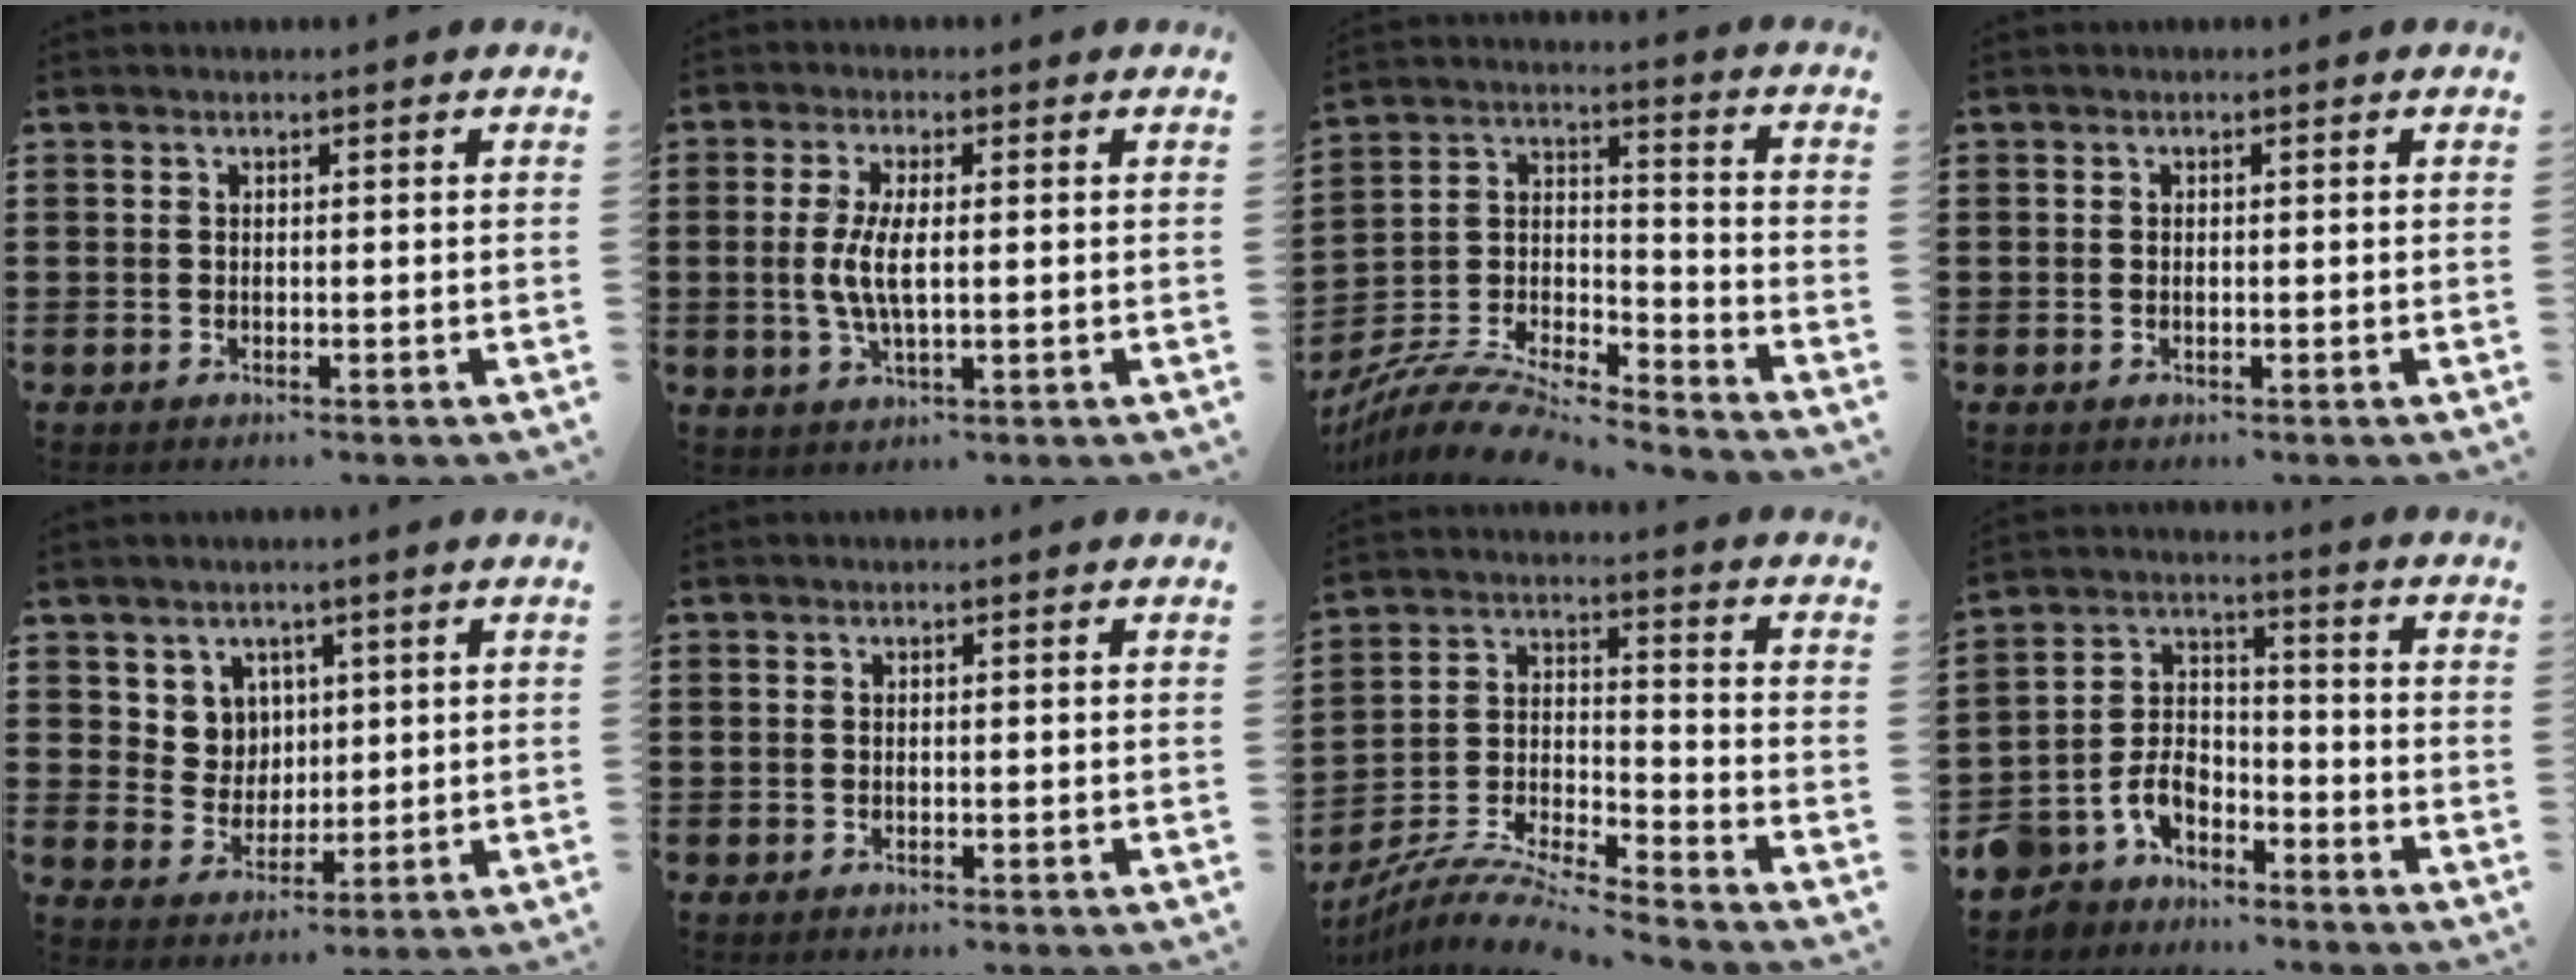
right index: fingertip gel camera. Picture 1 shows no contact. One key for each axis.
{"total": 5.5, "fx": 0.1, "fy": 1.8, "fz": 5.2, "tx": -0.116, "ty": -0.004, "tz": -0.006}
{"total": 8.9, "fx": -8.3, "fy": 1.8, "fz": 2.7, "tx": -0.057, "ty": 0.011, "tz": -0.168}
{"total": 0.5, "fx": 0.0, "fy": 0.2, "fz": 0.5, "tx": -0.010, "ty": 0.000, "tz": 0.000}
{"total": 5.4, "fx": 2.8, "fy": 4.5, "fz": 0.7, "tx": -0.039, "ty": 0.006, "tz": 0.054}
{"total": 0.0}
{"total": 7.7, "fx": -7.4, "fy": 0.0, "fz": 2.3, "tx": -0.052, "ty": -0.006, "tz": -0.151}
{"total": 6.3, "fx": -4.7, "fy": 3.7, "fz": 1.9, "tx": -0.065, "ty": 0.010, "tz": -0.098}